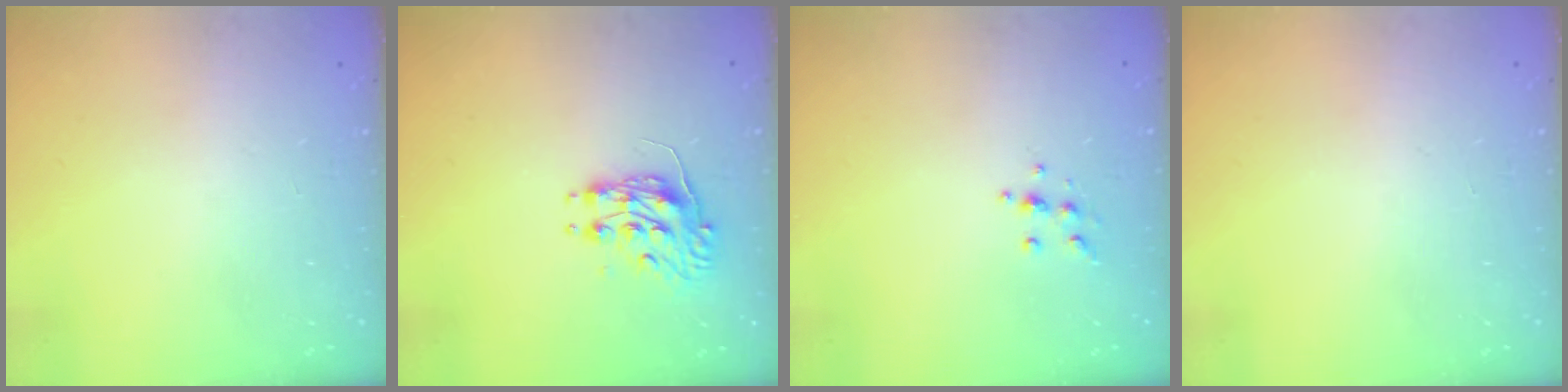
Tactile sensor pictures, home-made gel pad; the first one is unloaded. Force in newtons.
{"total": 8.2, "press": 8.2, "slide": 0.3}
{"total": 5.4, "press": 5.3, "slide": 0.6}
{"total": 0.0}